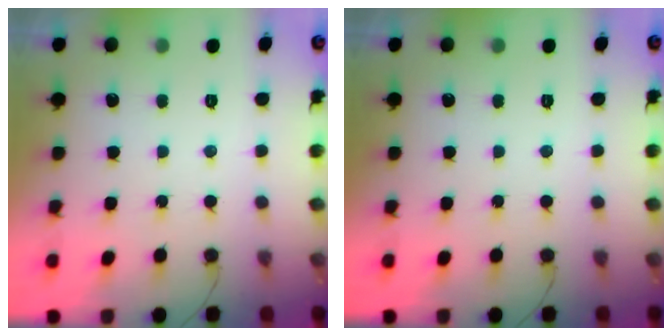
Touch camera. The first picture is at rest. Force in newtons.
{"total": 0.0}